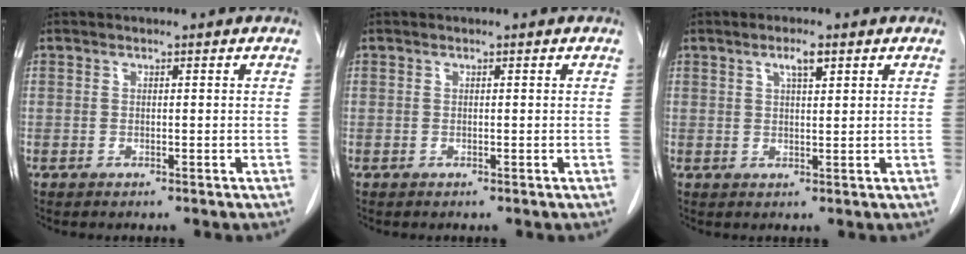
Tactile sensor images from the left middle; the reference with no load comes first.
{"total": 0.0}
{"total": 2.8, "force": [1.6, 0.5, 2.3], "torque": [-0.043, 0.001, 0.027]}